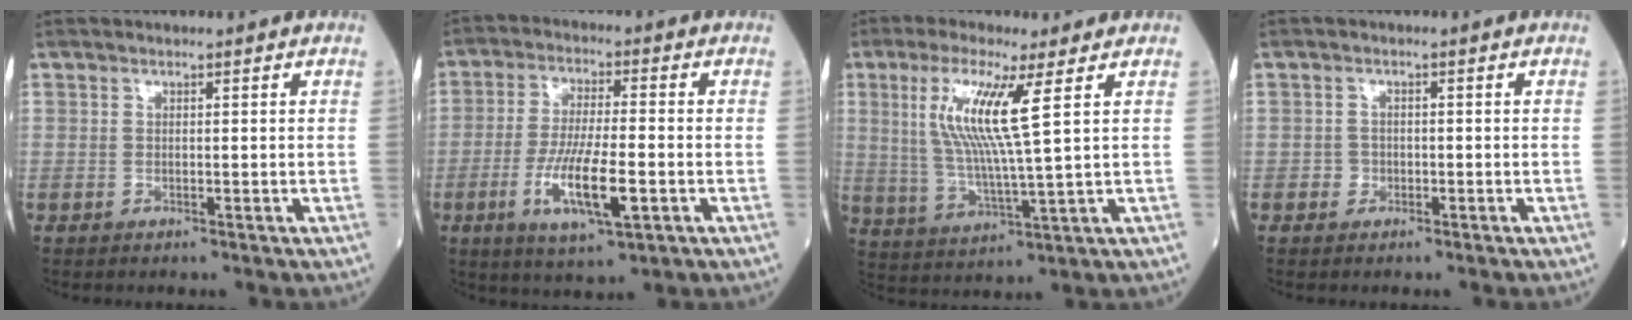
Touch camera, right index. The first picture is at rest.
{"total": 10.5, "force": [-3.4, 1.7, 9.8], "torque": [-0.191, -0.013, -0.059]}
{"total": 10.4, "force": [3.3, -0.3, 9.9], "torque": [-0.207, -0.004, 0.064]}
{"total": 1.3, "force": [-0.6, 1.2, 0.1], "torque": [0.006, 0.008, -0.014]}